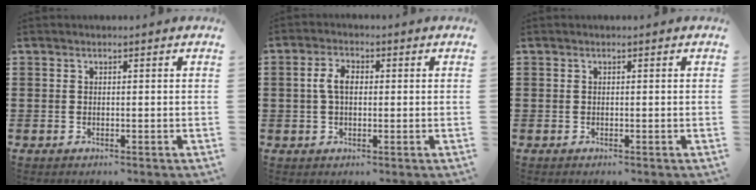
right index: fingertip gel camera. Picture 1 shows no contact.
{"total": 3.6, "force": [0.0, 2.1, 3.0], "torque": [-0.074, 0.003, -0.007]}
{"total": 0.0}